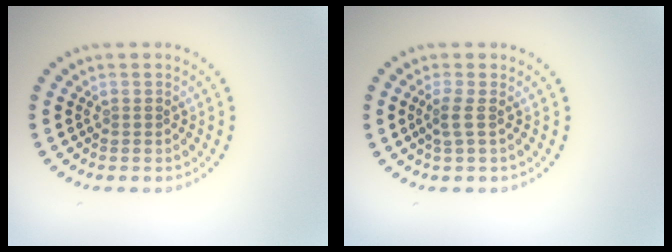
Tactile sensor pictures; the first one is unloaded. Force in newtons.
{"total": 1.6, "press": 1.1, "slide": 1.1}